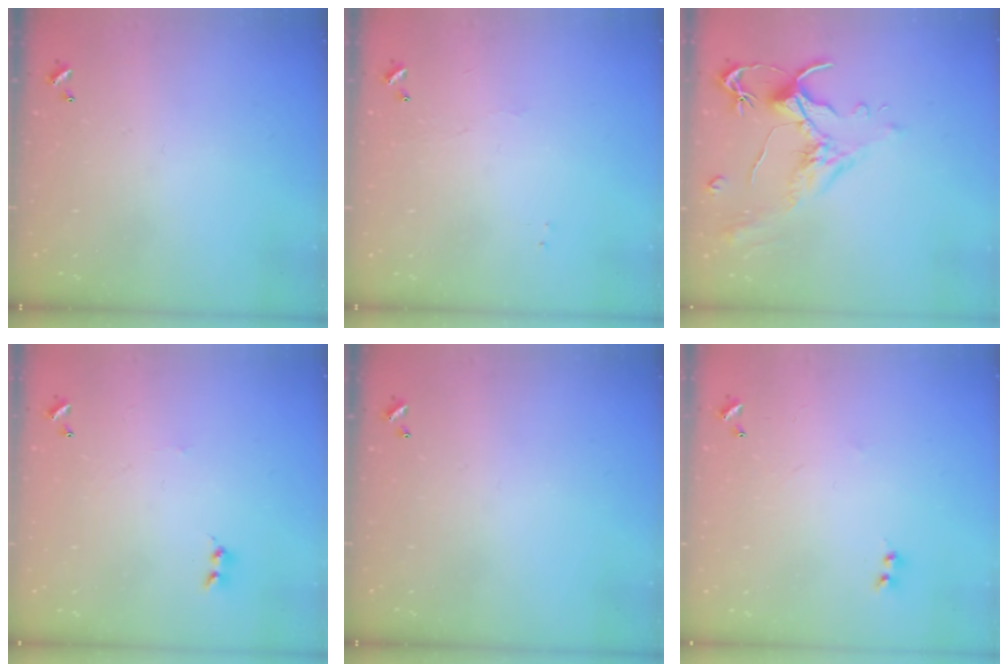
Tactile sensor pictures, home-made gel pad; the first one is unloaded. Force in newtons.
{"total": 1.2, "press": 1.1, "slide": 0.3}
{"total": 1.8, "press": 1.2, "slide": 1.3}
{"total": 0.0}
{"total": 0.0}
{"total": 2.0, "press": 2.0, "slide": 0.5}